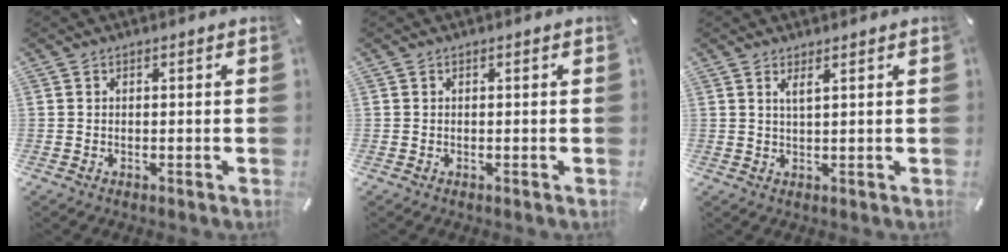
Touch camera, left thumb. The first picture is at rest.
{"total": 0.0}
{"total": 2.2, "force": [1.3, 0.2, 1.8], "torque": [-0.037, 0.000, 0.022]}